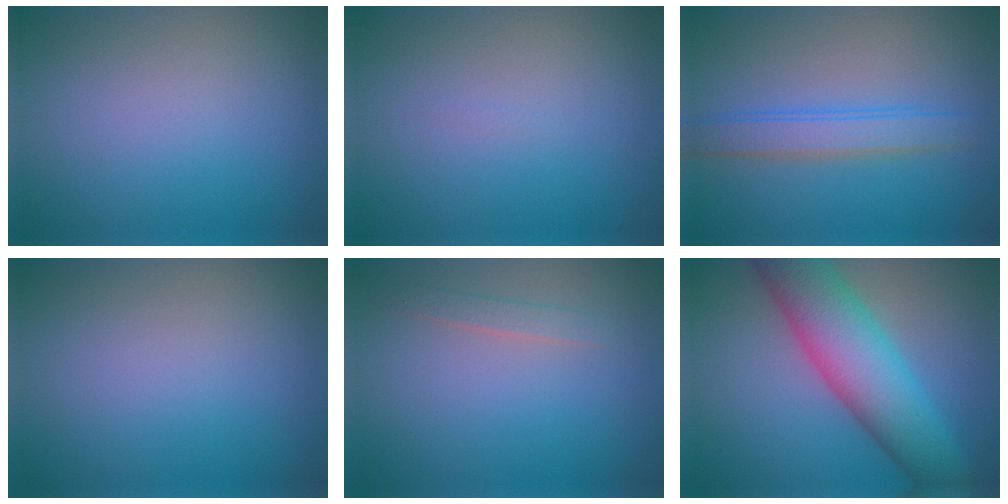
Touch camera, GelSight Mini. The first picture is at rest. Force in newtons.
{"total": 0.0}
{"total": 3.0, "press": 2.9, "slide": 0.2}
{"total": 0.0}
{"total": 1.1, "press": 1.1, "slide": 0.1}
{"total": 9.4, "press": 9.4, "slide": 0.2}